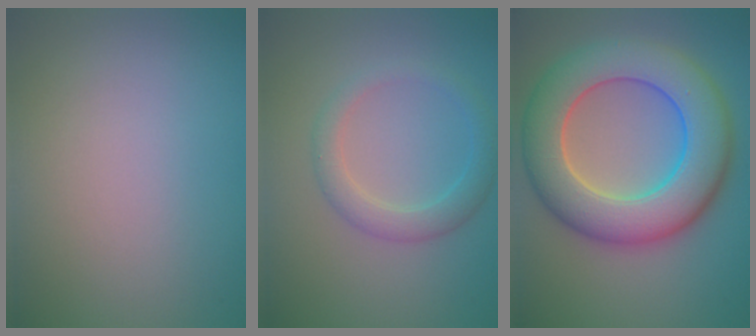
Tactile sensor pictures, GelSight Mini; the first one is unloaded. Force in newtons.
{"total": 2.7, "press": 2.7, "slide": 0.1}
{"total": 10.6, "press": 10.6, "slide": 0.5}